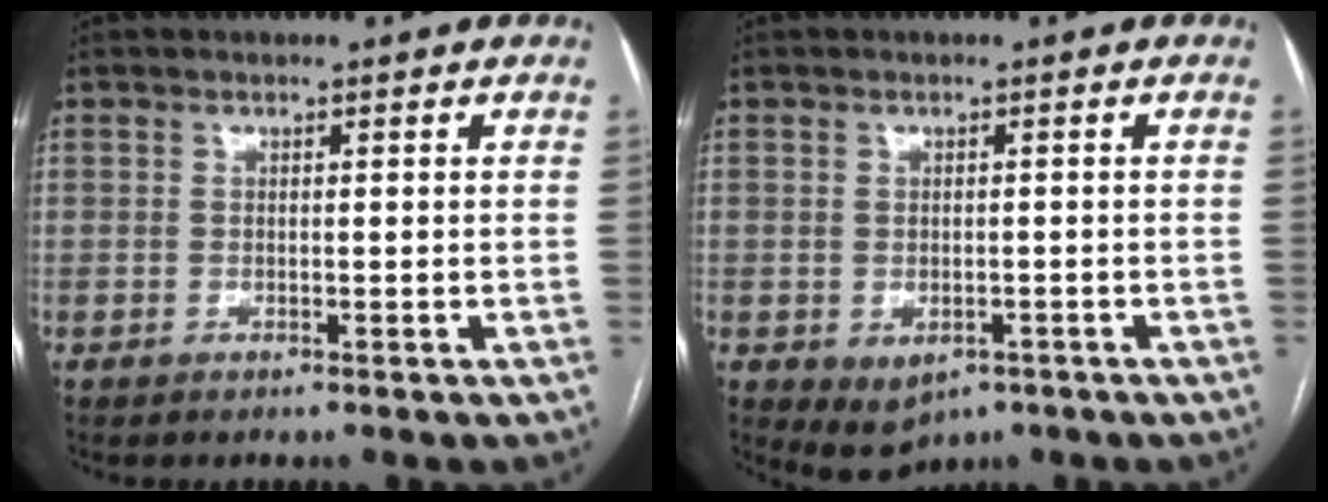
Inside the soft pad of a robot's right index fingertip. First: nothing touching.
{"total": 4.3, "force": [-2.0, 3.1, 2.2], "torque": [-0.033, -0.004, -0.014]}